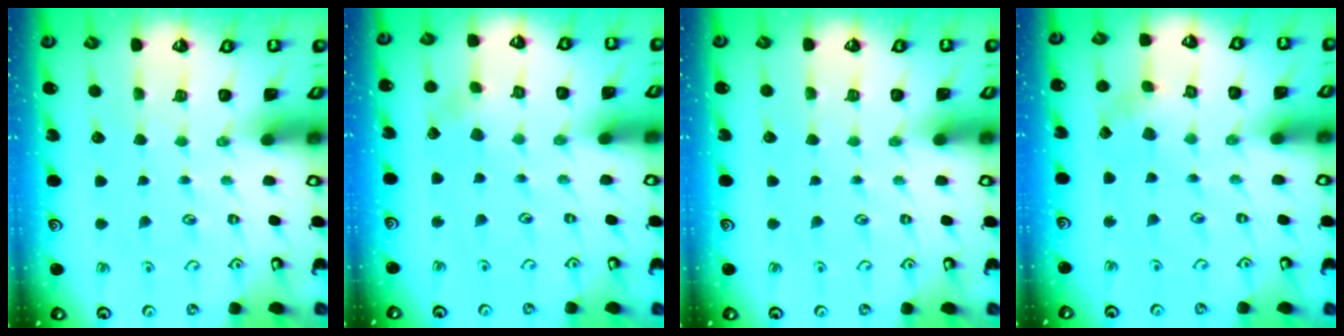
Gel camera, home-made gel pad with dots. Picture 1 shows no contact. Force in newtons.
{"total": 2.3, "press": 2.3, "slide": 0.1}
{"total": 0.0}
{"total": 2.1, "press": 2.1, "slide": 0.1}